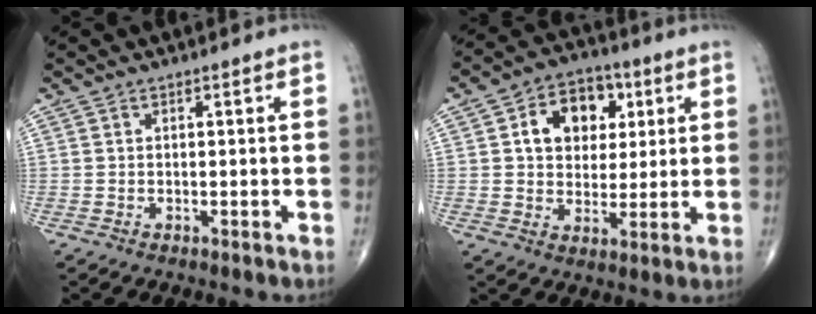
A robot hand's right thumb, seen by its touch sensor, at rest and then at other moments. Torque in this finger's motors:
{"motor_torque": [1.52, 1.38, 0.64, 0.22, 0.05]}